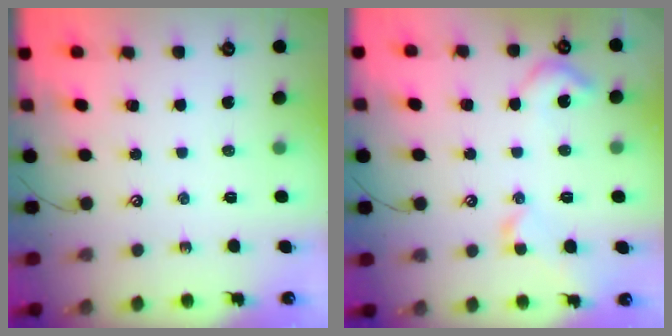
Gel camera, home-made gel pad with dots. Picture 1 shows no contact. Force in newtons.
{"total": 6.2, "press": 6.1, "slide": 0.8}